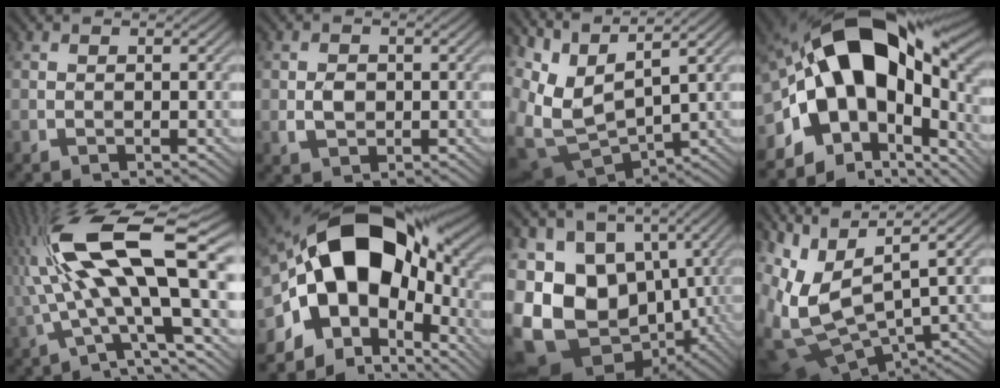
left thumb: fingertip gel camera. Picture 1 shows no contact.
{"total": 2.3, "force": [0.0, 2.0, 1.2], "torque": [-0.023, -0.005, 0.001]}
{"total": 8.5, "force": [3.3, 4.1, 6.7], "torque": [-0.173, -0.013, 0.083]}
{"total": 18.0, "force": [-0.4, 11.3, 14.1], "torque": [-0.233, 0.003, 0.001]}
{"total": 18.1, "force": [3.0, 6.6, 16.6], "torque": [-0.331, 0.005, 0.061]}
{"total": 17.6, "force": [-0.1, 11.8, 13.0], "torque": [-0.227, -0.007, 0.002]}
{"total": 17.9, "force": [-2.3, 14.5, 10.1], "torque": [-0.230, -0.022, -0.021]}
{"total": 10.9, "force": [0.2, 5.2, 9.6], "torque": [-0.237, -0.015, 0.035]}